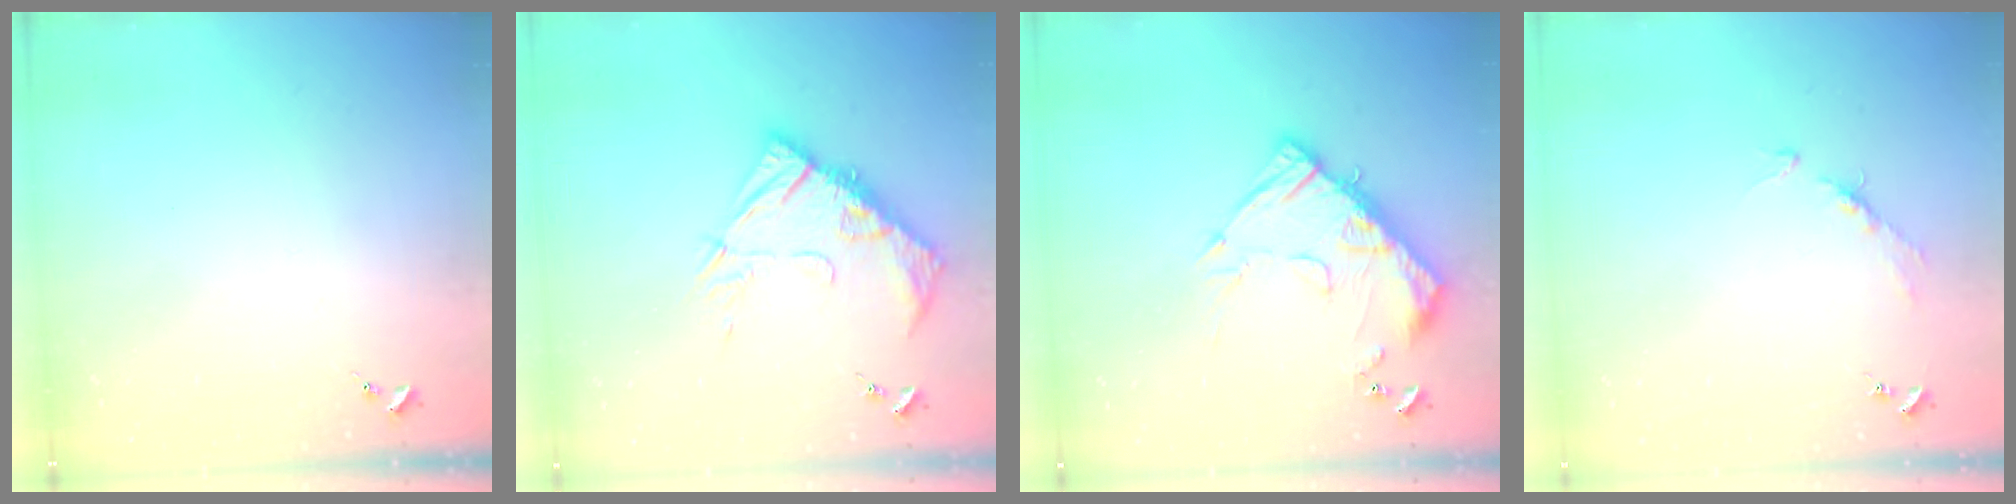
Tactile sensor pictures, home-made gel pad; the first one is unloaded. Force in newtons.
{"total": 13.4, "press": 13.4, "slide": 1.0}
{"total": 14.2, "press": 14.2, "slide": 1.2}
{"total": 4.4, "press": 4.4, "slide": 0.6}